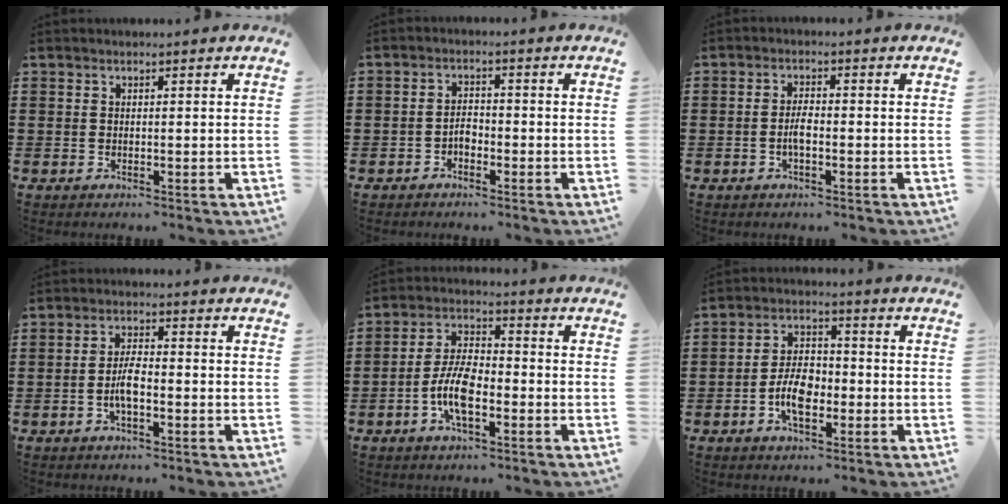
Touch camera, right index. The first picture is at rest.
{"total": 1.8, "force": [-1.1, 1.2, 0.8], "torque": [-0.017, 0.005, -0.024]}
{"total": 2.4, "force": [-0.7, 0.8, 2.2], "torque": [-0.047, 0.002, -0.016]}
{"total": 3.9, "force": [-1.1, 1.3, 3.5], "torque": [-0.082, -0.001, -0.027]}
{"total": 7.5, "force": [-2.6, 3.1, 6.2], "torque": [-0.149, -0.004, -0.057]}
{"total": 6.0, "force": [-1.9, 3.3, 4.7], "torque": [-0.105, 0.002, -0.040]}